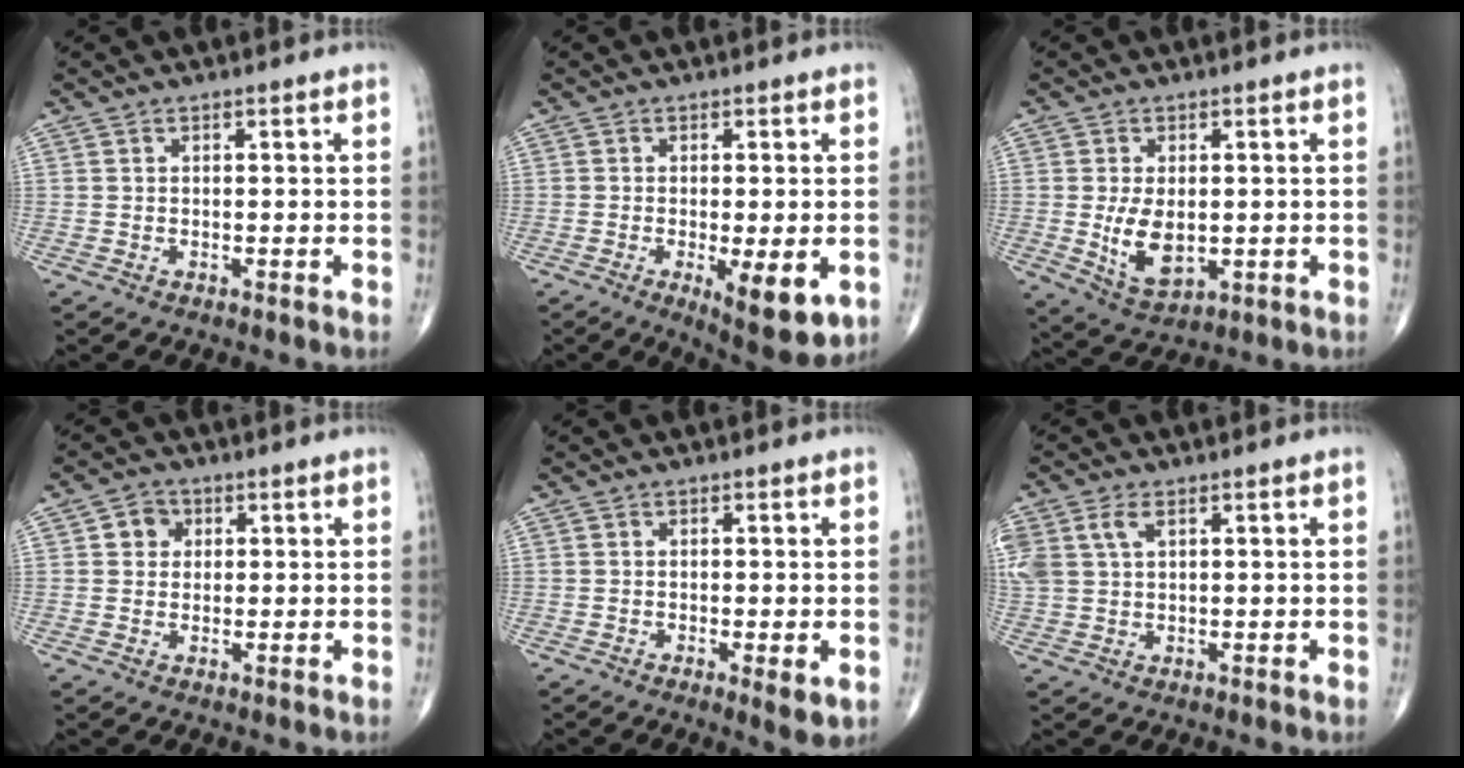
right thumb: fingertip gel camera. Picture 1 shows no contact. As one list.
[{"total": 9.4, "force": [-2.7, 2.8, 8.5], "torque": [-0.118, -0.021, -0.034]}, {"total": 7.9, "force": [-0.5, 4.5, 6.5], "torque": [-0.108, -0.015, 0.004]}, {"total": 3.6, "force": [1.0, 3.2, 1.4], "torque": [-0.001, 0.002, 0.010]}, {"total": 3.6, "force": [-0.8, 0.8, 3.4], "torque": [-0.053, -0.012, -0.015]}, {"total": 7.7, "force": [2.8, 4.8, 5.3], "torque": [-0.143, 0.014, 0.062]}]